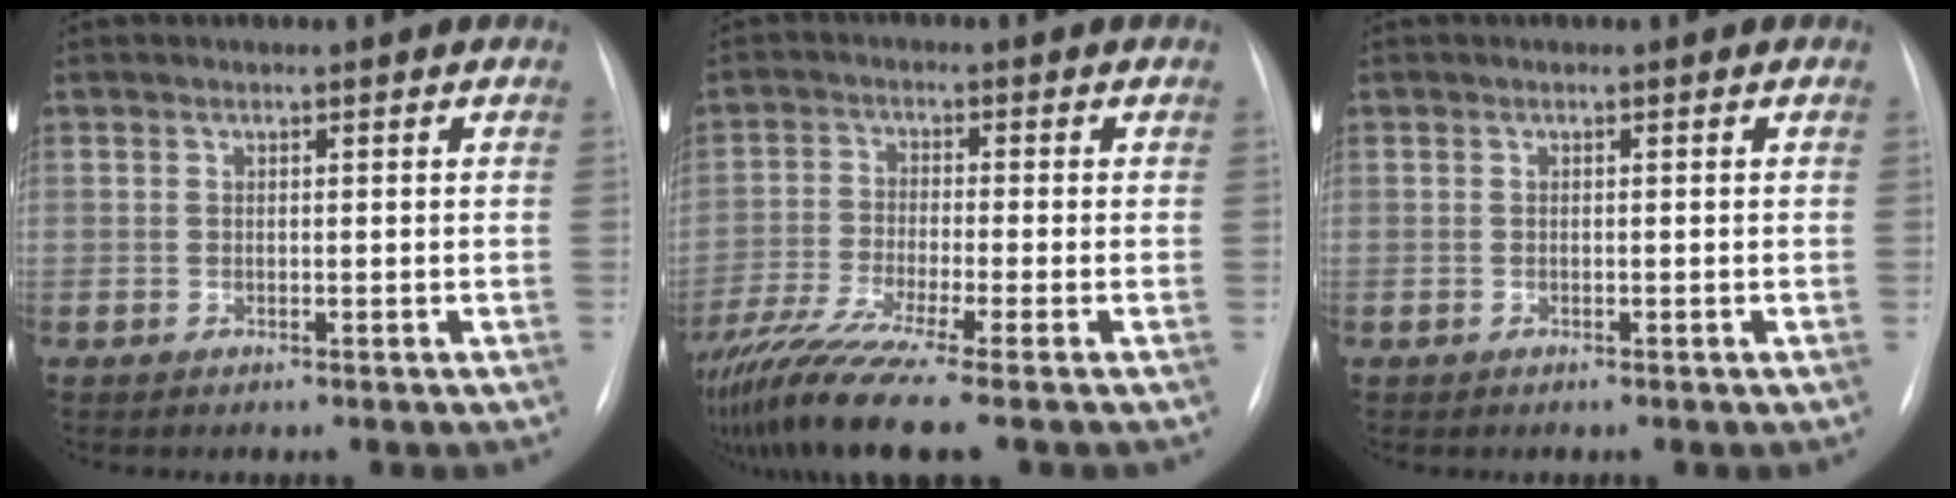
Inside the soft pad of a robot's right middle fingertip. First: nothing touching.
{"total": 10.8, "force": [-8.3, -1.2, 6.8], "torque": [-0.128, -0.039, -0.141]}
{"total": 0.0}